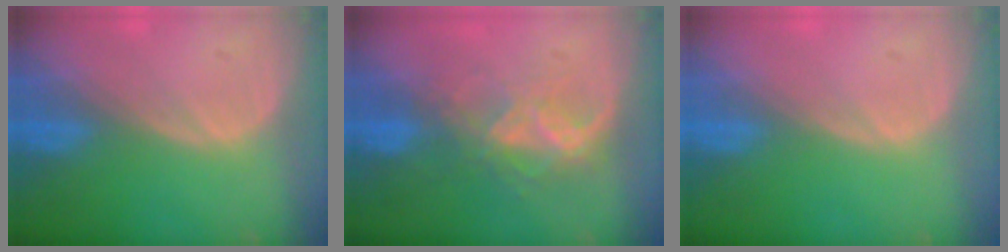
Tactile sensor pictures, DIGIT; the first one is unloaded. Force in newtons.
{"total": 6.7, "press": 6.0, "slide": 3.0}
{"total": 0.0}